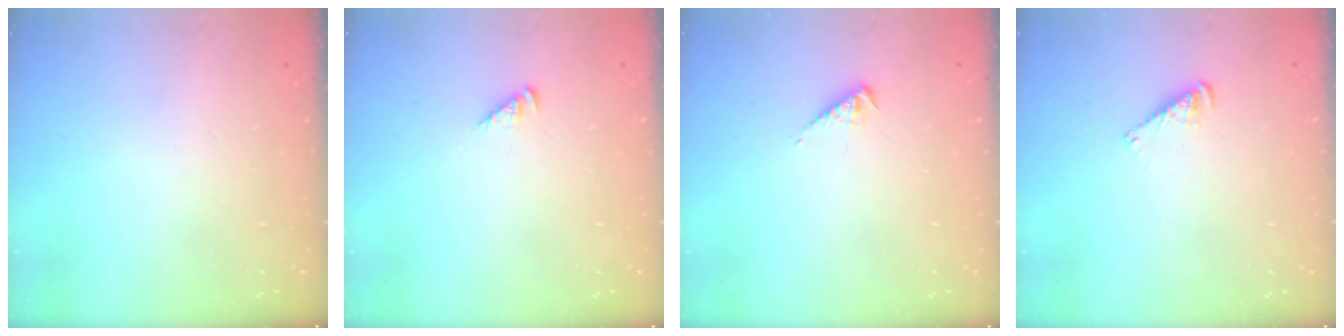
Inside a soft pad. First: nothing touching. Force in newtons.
{"total": 2.7, "press": 2.7, "slide": 0.4}
{"total": 3.1, "press": 3.0, "slide": 0.6}
{"total": 3.8, "press": 3.8, "slide": 0.7}